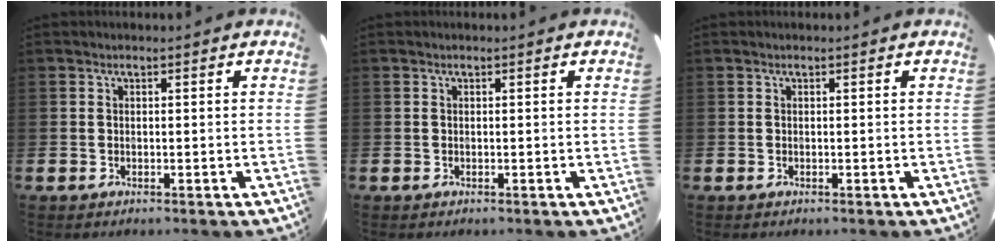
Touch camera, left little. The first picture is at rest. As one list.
[{"total": 0.0}, {"total": 0.0}]